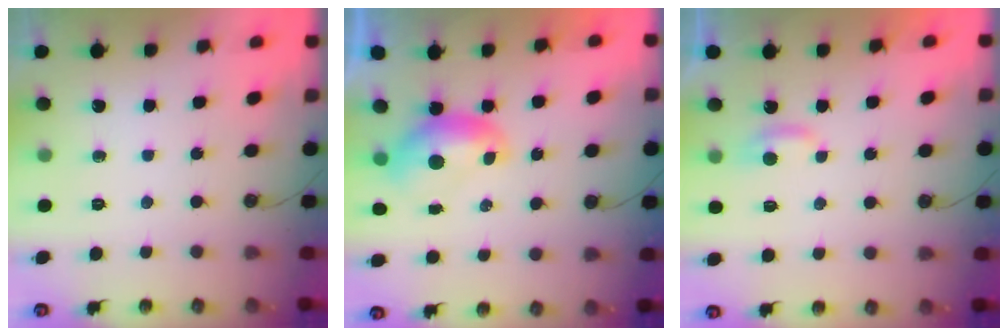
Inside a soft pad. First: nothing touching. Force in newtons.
{"total": 1.1, "press": 1.1, "slide": 0.2}
{"total": 2.9, "press": 2.9, "slide": 0.3}